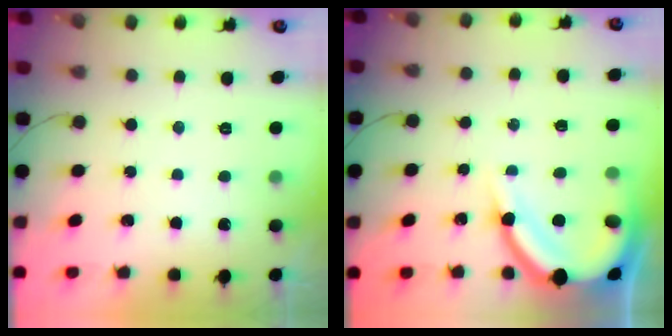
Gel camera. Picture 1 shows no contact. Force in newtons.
{"total": 12.1, "press": 12.0, "slide": 1.0}